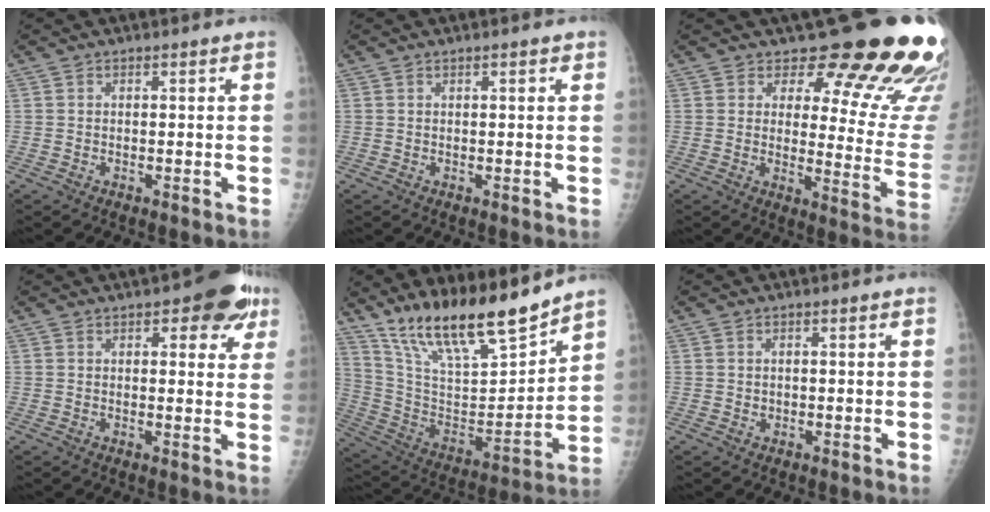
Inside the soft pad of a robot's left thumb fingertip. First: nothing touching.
{"total": 1.4, "force": [0.8, 0.4, 1.0], "torque": [-0.013, 0.000, 0.009]}
{"total": 19.7, "force": [16.2, 6.5, 9.0], "torque": [-0.058, -0.131, 0.184]}
{"total": 8.9, "force": [4.7, 3.9, 6.5], "torque": [-0.043, -0.013, 0.051]}
{"total": 20.8, "force": [17.2, 4.4, 10.9], "torque": [-0.161, -0.095, 0.310]}
{"total": 0.6, "force": [0.3, 0.5, 0.2], "torque": [0.004, -0.001, 0.004]}